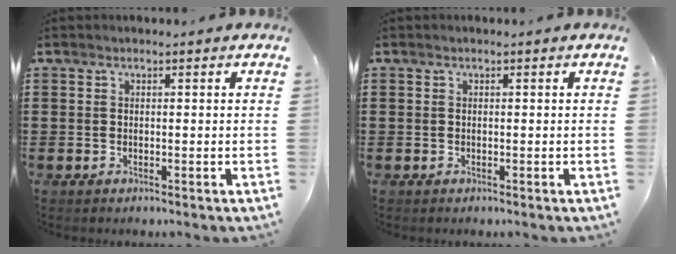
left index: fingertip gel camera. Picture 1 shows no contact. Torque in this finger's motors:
{"motor_torque": [0.00, 0.00, 0.00, -0.01]}